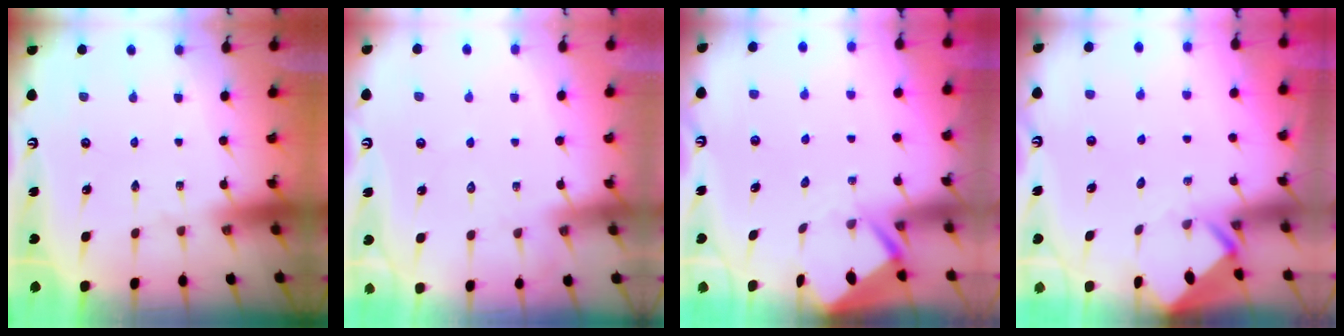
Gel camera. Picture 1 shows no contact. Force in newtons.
{"total": 6.1, "press": 6.1, "slide": 0.8}
{"total": 3.4, "press": 3.4, "slide": 0.3}
{"total": 3.5, "press": 3.5, "slide": 0.1}